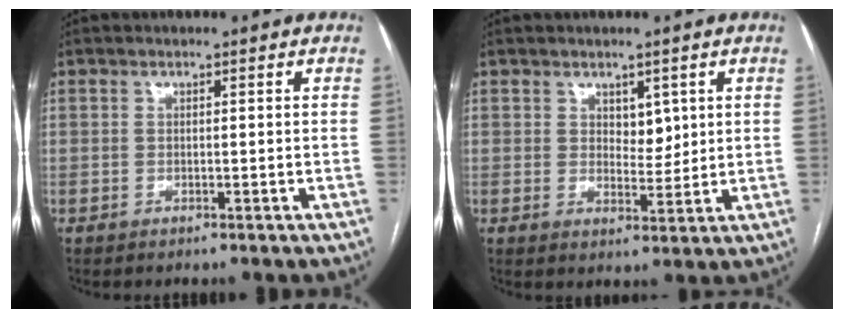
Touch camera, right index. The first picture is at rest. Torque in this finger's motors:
{"motor_torque": [-0.21, 0.03, -0.03, 0.00]}